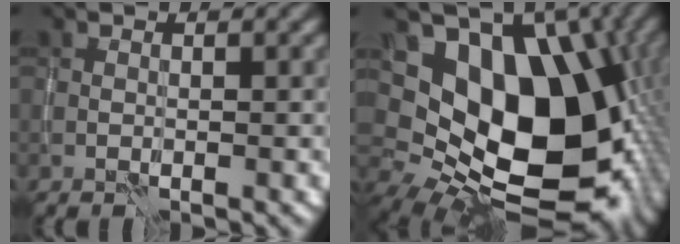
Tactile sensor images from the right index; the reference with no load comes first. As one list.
[{"total": 16.7, "force": [2.2, 11.5, 11.9], "torque": [-0.175, -0.016, 0.057]}]